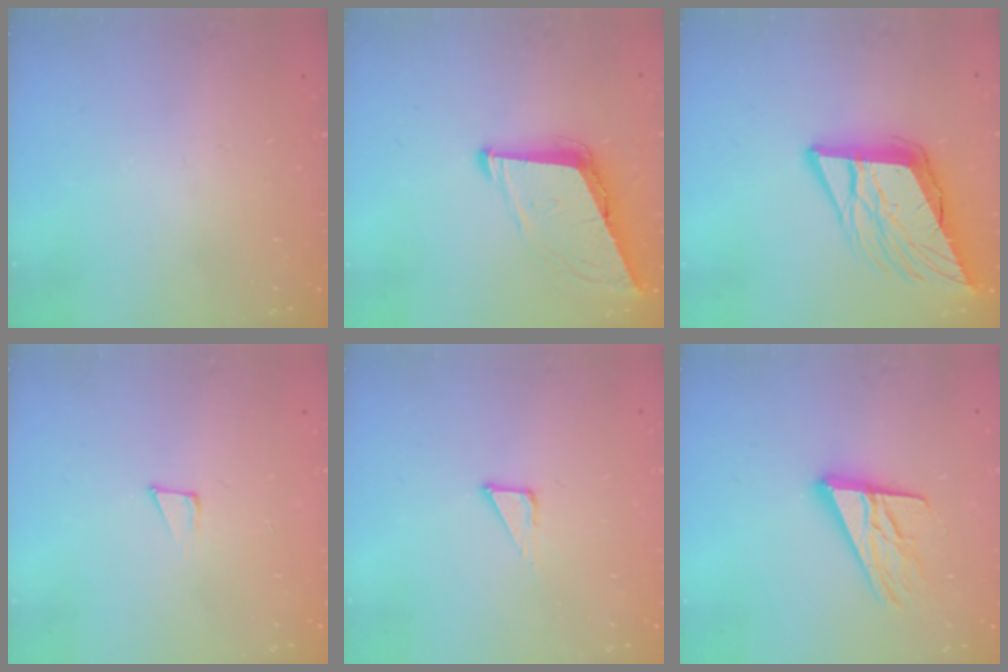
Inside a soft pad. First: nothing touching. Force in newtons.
{"total": 9.3, "press": 8.7, "slide": 3.2}
{"total": 15.3, "press": 15.1, "slide": 2.7}
{"total": 5.5, "press": 5.4, "slide": 0.8}
{"total": 3.9, "press": 3.9, "slide": 0.3}
{"total": 15.9, "press": 15.6, "slide": 2.7}